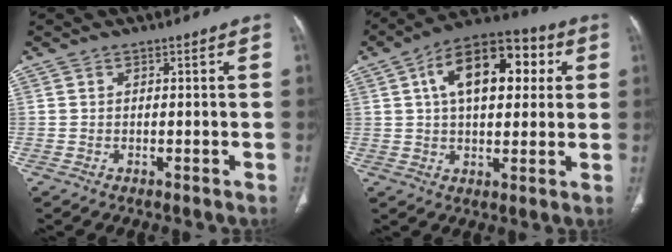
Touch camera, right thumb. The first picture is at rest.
{"total": 17.0, "force": [4.6, 9.3, 13.5], "torque": [-0.184, 0.020, 0.065]}